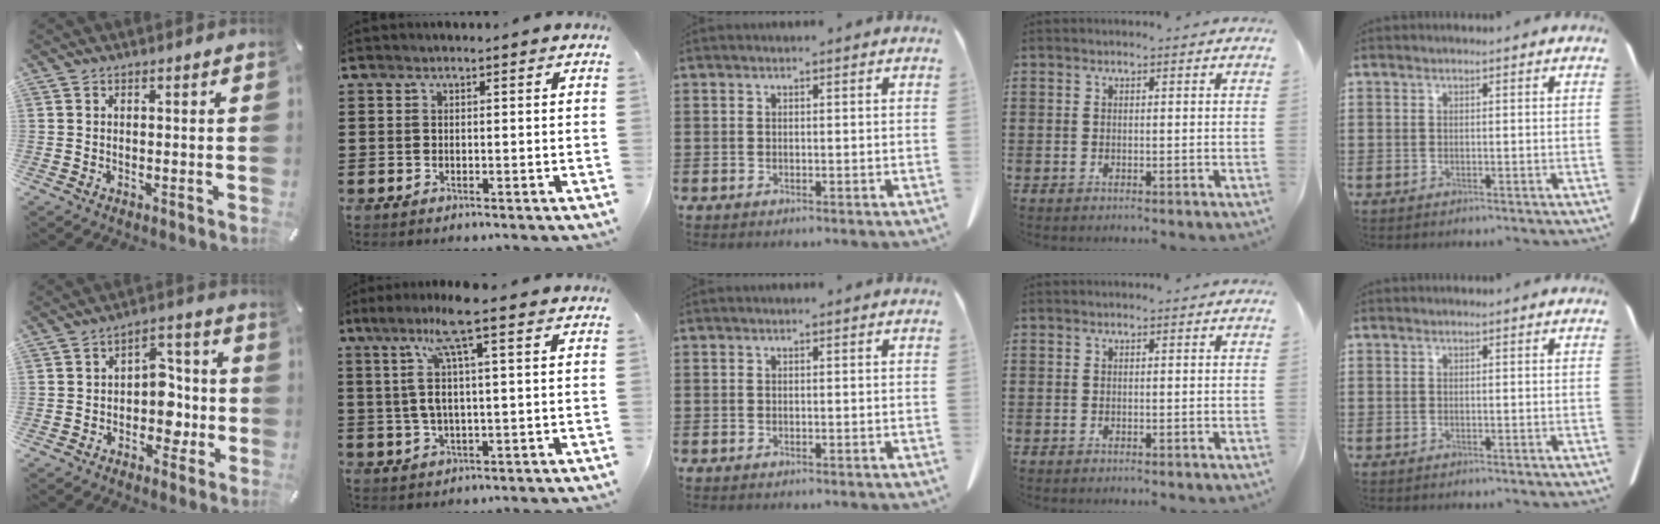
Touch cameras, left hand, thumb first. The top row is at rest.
{"thumb": {"total": 8.9, "force": [-1.9, 7.0, 5.1], "torque": [-0.058, 0.021, -0.033]}, "index": {"total": 8.4, "force": [3.4, 0.5, 7.7], "torque": [-0.169, -0.002, 0.053]}}